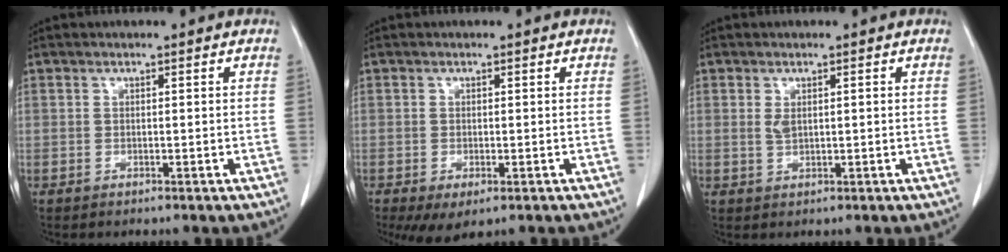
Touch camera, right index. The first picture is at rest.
{"total": 4.4, "force": [-2.4, 1.8, 3.1], "torque": [-0.045, -0.009, -0.030]}
{"total": 1.0, "force": [0.2, 0.5, 0.8], "torque": [-0.019, -0.001, 0.007]}